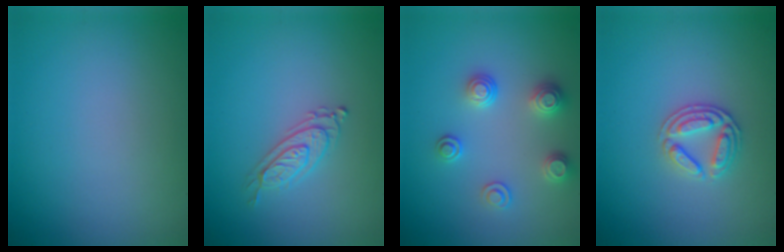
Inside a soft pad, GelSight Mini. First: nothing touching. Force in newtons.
{"total": 2.3, "press": 2.1, "slide": 0.9}
{"total": 2.7, "press": 2.6, "slide": 0.3}
{"total": 2.7, "press": 2.7, "slide": 0.6}